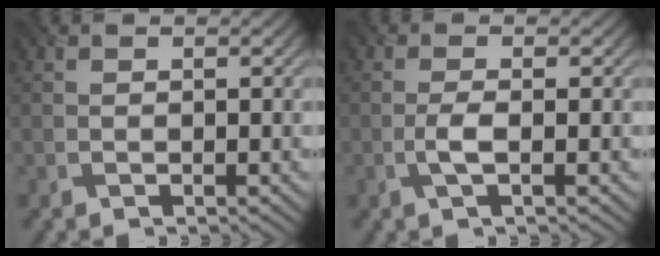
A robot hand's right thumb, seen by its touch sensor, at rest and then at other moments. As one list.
[{"total": 2.2, "force": [-0.6, 0.4, 2.1], "torque": [-0.046, 0.004, -0.017]}]